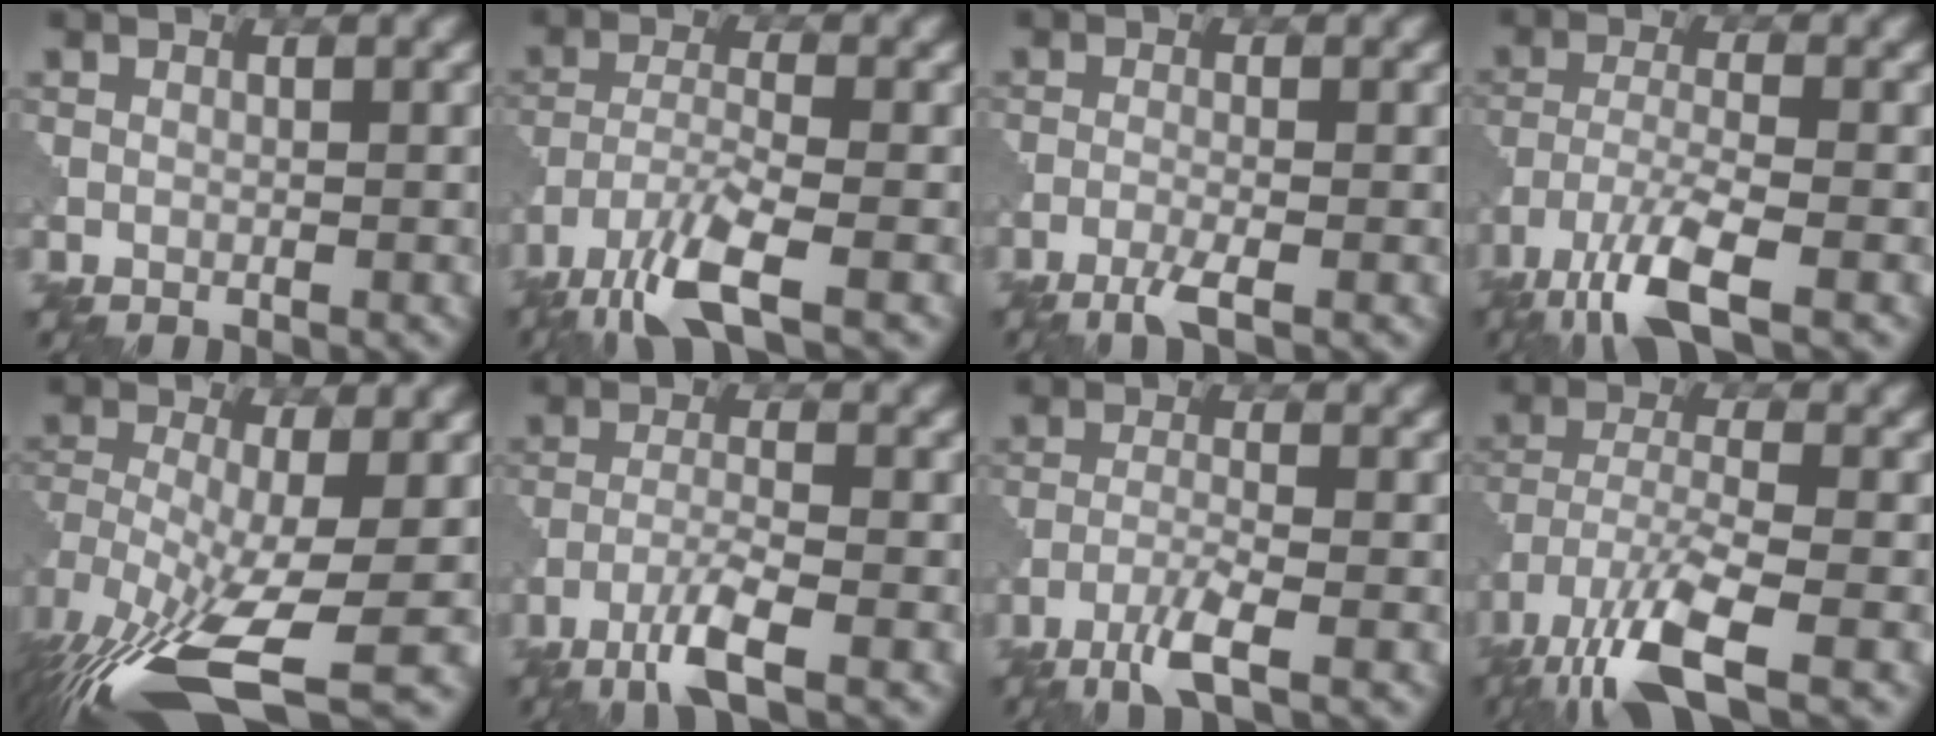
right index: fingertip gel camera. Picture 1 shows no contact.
{"total": 6.4, "force": [-4.5, 1.3, 4.4], "torque": [-0.091, -0.009, -0.096]}
{"total": 2.4, "force": [-1.6, 0.3, 1.8], "torque": [-0.036, -0.002, -0.040]}
{"total": 7.0, "force": [-4.7, 1.6, 4.9], "torque": [-0.101, -0.010, -0.097]}
{"total": 13.2, "force": [-6.4, 4.6, 10.6], "torque": [-0.228, -0.022, -0.104]}
{"total": 4.3, "force": [-2.8, 0.5, 3.3], "torque": [-0.066, 0.001, -0.064]}
{"total": 3.6, "force": [-2.4, 0.3, 2.6], "torque": [-0.053, 0.002, -0.058]}
{"total": 8.9, "force": [-5.7, 2.4, 6.5], "torque": [-0.134, -0.011, -0.116]}